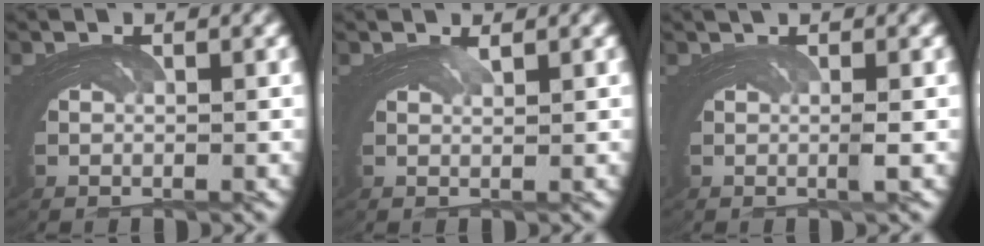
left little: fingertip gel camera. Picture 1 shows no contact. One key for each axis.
{"total": 2.2, "fx": 0.8, "fy": -1.6, "fz": -1.2, "tx": 0.032, "ty": 0.010, "tz": 0.009}
{"total": 1.6, "fx": 0.5, "fy": -1.4, "fz": -0.6, "tx": 0.015, "ty": 0.007, "tz": 0.001}